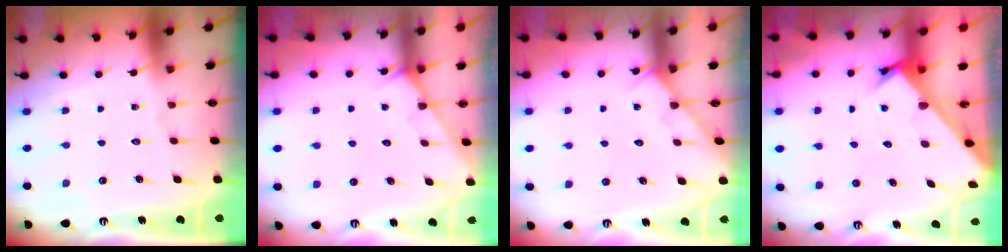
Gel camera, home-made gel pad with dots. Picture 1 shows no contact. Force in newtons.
{"total": 4.9, "press": 4.9, "slide": 0.2}
{"total": 5.4, "press": 5.4, "slide": 0.5}
{"total": 2.6, "press": 2.6, "slide": 0.2}